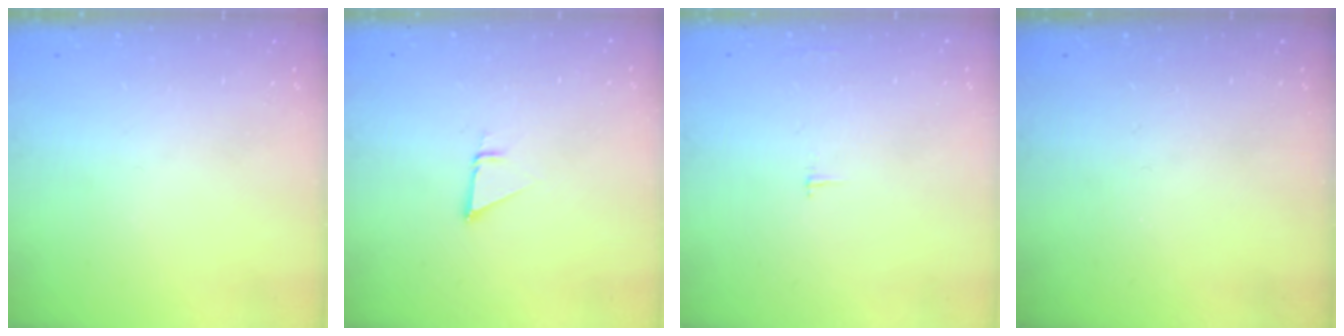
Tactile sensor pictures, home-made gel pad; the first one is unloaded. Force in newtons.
{"total": 1.4, "press": 1.4, "slide": 0.0}
{"total": 1.8, "press": 1.8, "slide": 0.1}
{"total": 0.0}